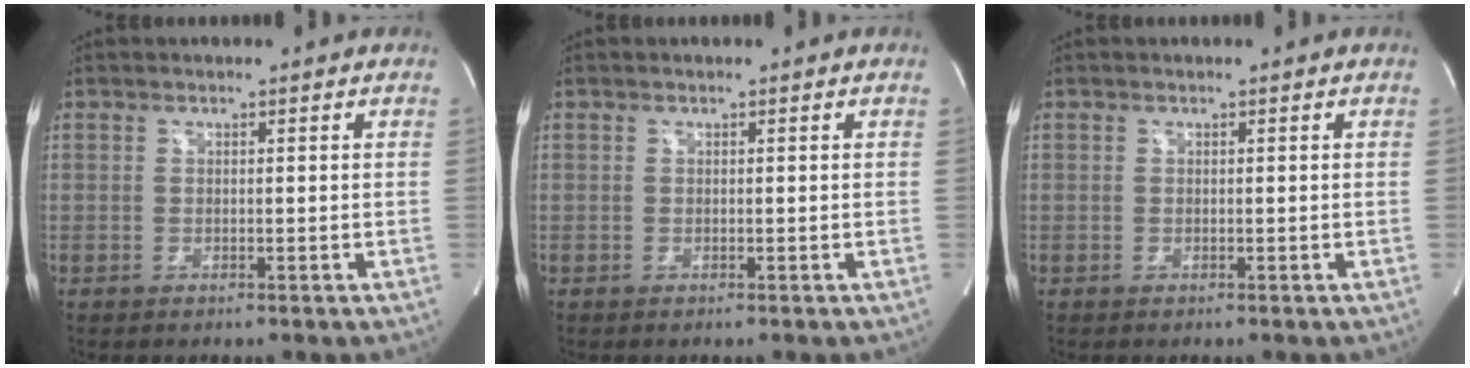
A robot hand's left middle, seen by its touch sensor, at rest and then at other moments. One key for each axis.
{"total": 0.0}
{"total": 0.0}